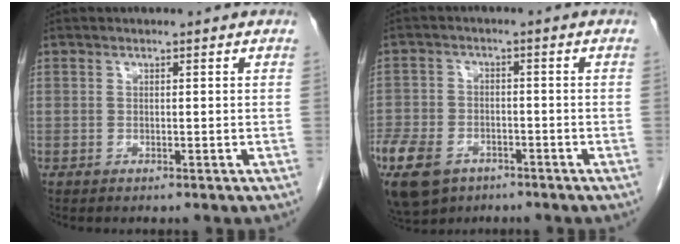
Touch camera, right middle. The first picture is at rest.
{"total": 17.9, "force": [-10.1, 11.6, 9.1], "torque": [-0.279, -0.026, -0.165]}